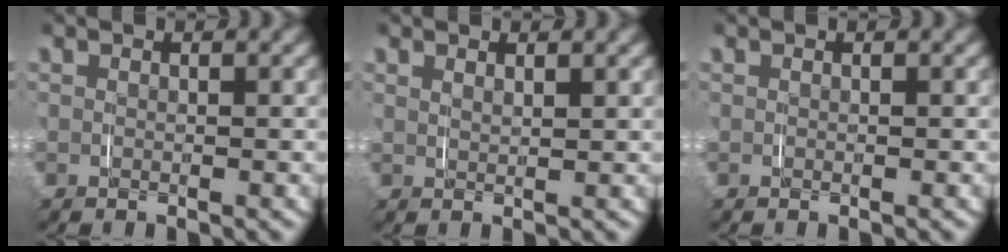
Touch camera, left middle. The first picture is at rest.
{"total": 1.1, "force": [1.0, 0.0, 0.5], "torque": [-0.010, -0.004, 0.021]}
{"total": 0.0}